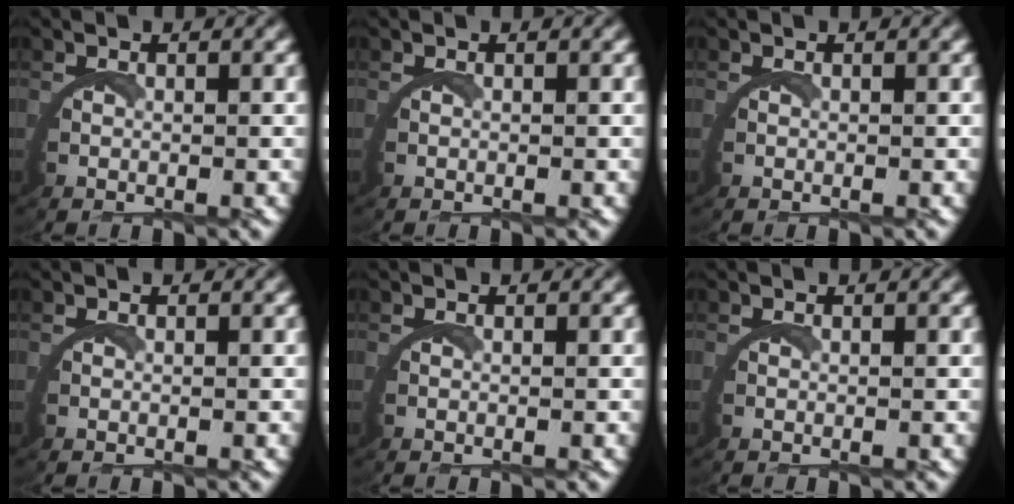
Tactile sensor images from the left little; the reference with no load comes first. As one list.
[{"total": 0.0}, {"total": 0.0}, {"total": 0.0}, {"total": 0.0}, {"total": 0.0}]